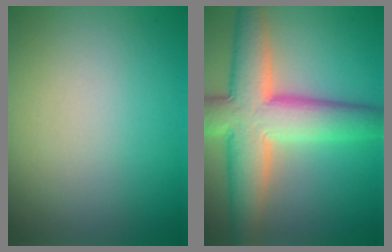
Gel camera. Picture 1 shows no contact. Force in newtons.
{"total": 10.1, "press": 10.1, "slide": 0.7}